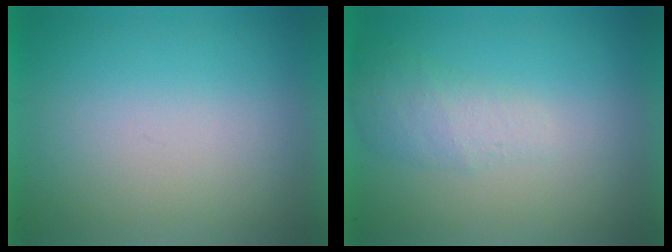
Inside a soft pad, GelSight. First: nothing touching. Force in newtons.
{"total": 2.2}